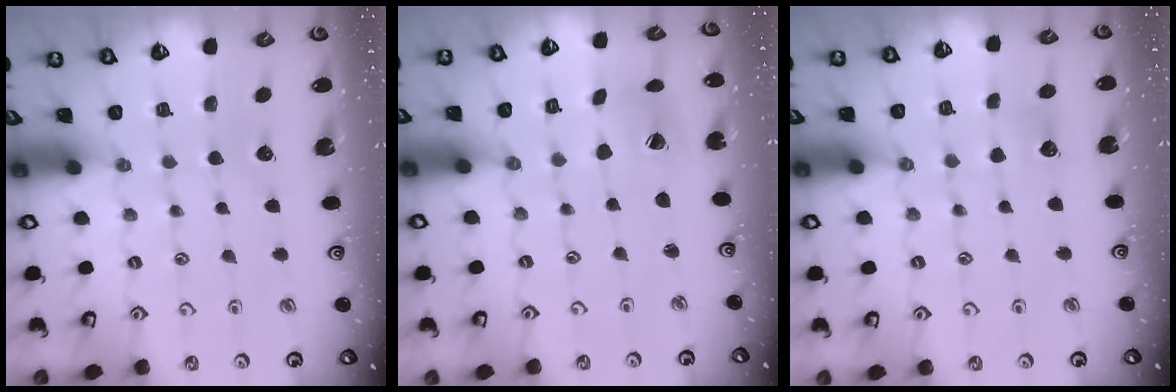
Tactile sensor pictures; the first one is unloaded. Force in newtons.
{"total": 6.4, "press": 6.4, "slide": 0.4}
{"total": 5.0, "press": 4.9, "slide": 0.7}